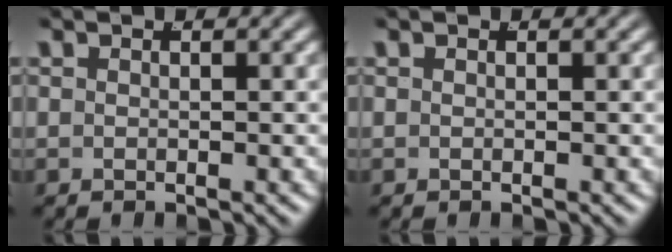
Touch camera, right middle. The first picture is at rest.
{"total": 0.0}